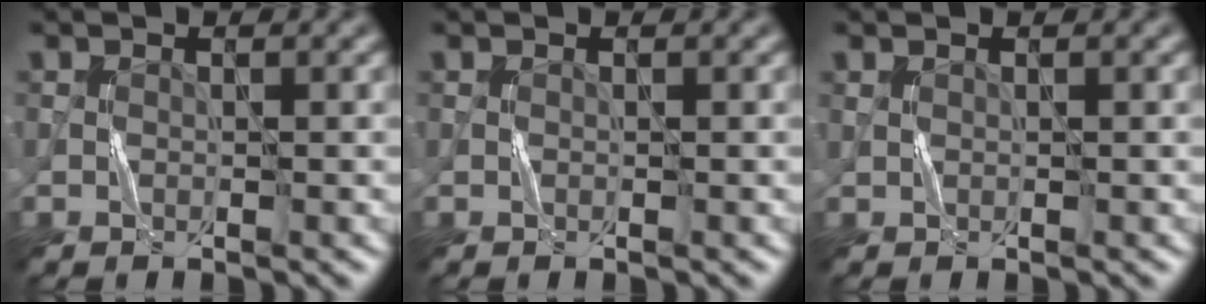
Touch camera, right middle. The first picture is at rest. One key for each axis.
{"total": 0.0}
{"total": 0.0}